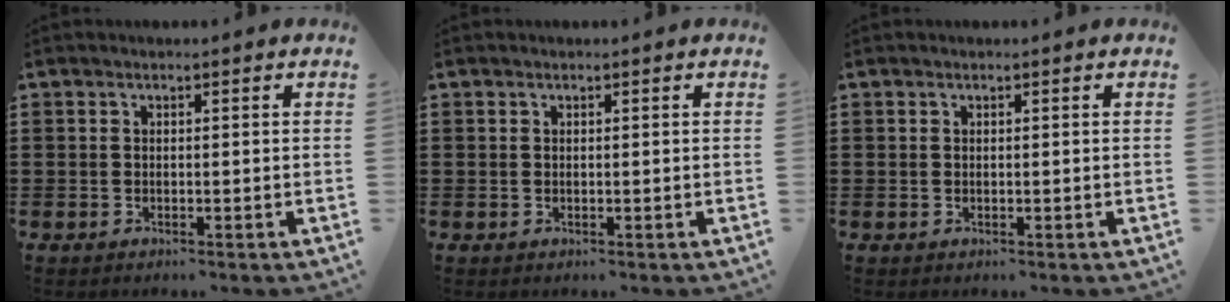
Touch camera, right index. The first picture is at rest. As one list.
[{"total": 0.0}, {"total": 0.0}]